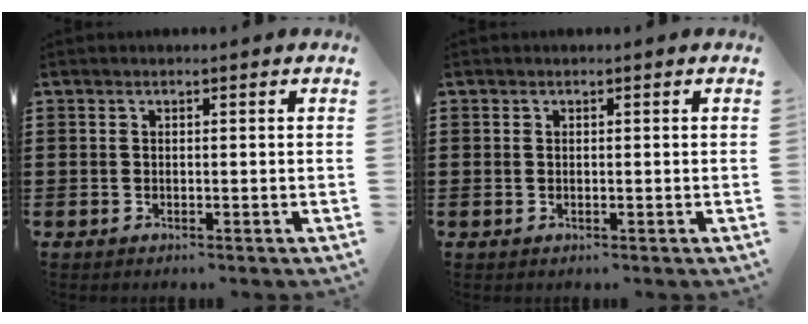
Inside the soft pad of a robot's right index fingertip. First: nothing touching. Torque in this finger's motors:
{"motor_torque": [-0.79, 1.35, -0.01, -0.01]}